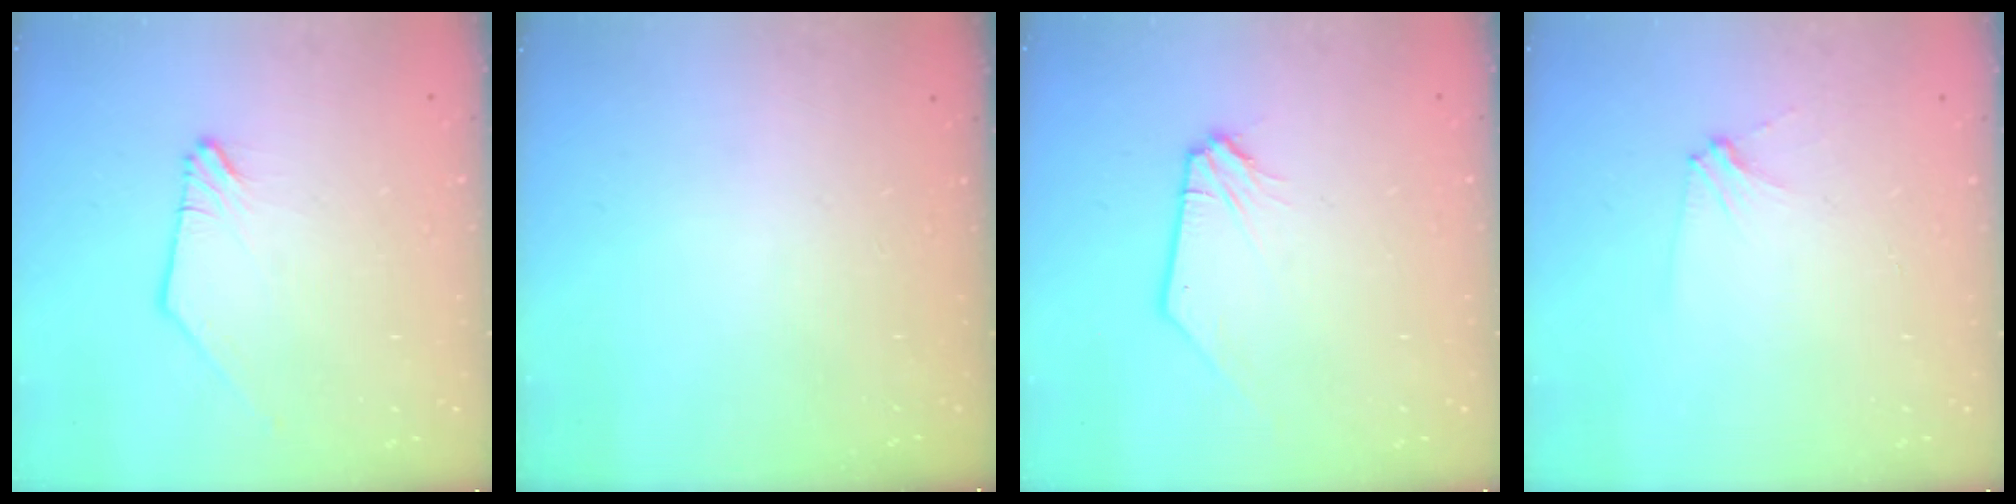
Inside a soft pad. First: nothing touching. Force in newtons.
{"total": 0.0}
{"total": 1.4, "press": 1.3, "slide": 0.3}
{"total": 2.8, "press": 2.8, "slide": 0.4}